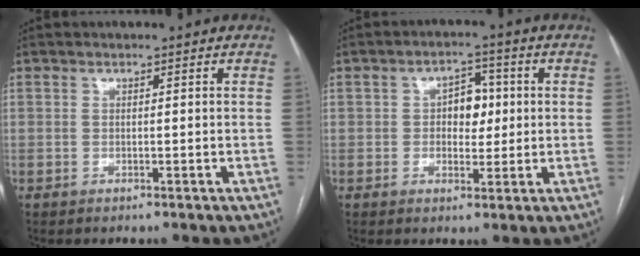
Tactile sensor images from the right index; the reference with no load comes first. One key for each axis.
{"total": 5.1, "fx": 0.5, "fy": 3.1, "fz": 3.9, "tx": -0.057, "ty": 0.014, "tz": 0.010}